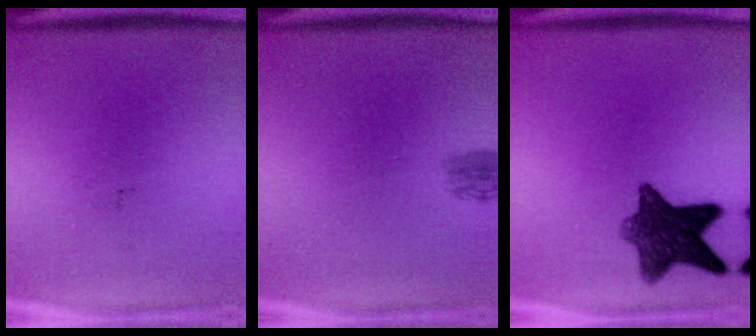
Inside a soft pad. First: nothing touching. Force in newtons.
{"total": 1.6}
{"total": 10.5}